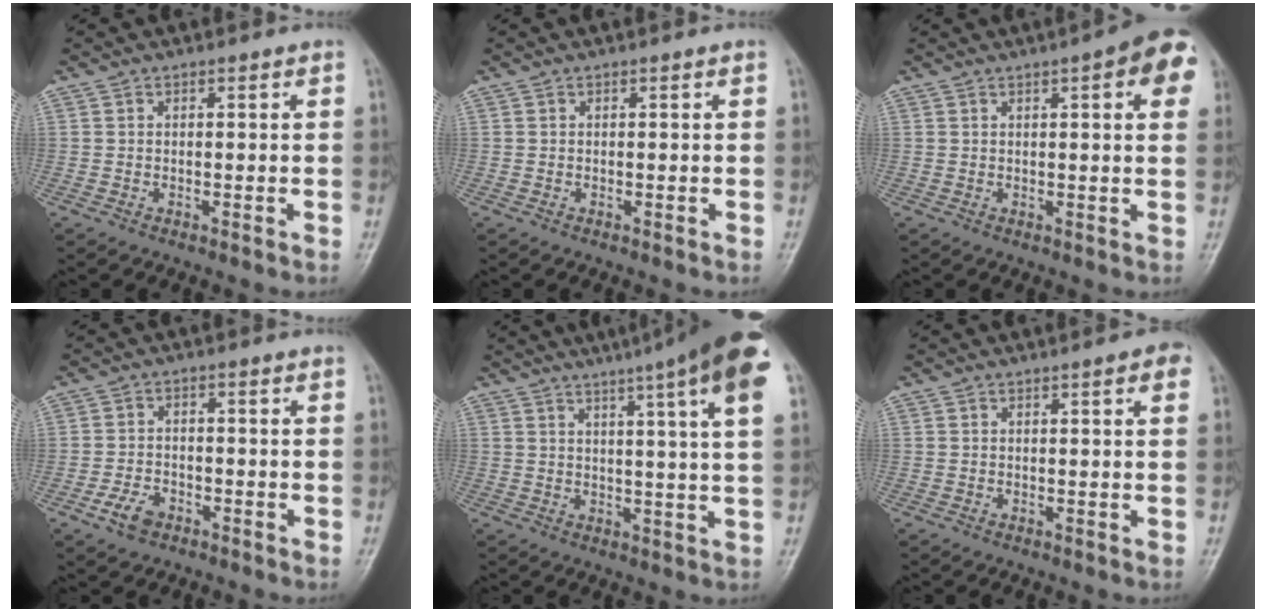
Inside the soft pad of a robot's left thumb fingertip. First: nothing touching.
{"total": 0.0}
{"total": 8.9, "force": [3.3, 2.3, 8.0], "torque": [-0.080, 0.003, 0.031]}
{"total": 4.5, "force": [-2.6, 2.9, 2.4], "torque": [-0.040, 0.013, -0.046]}
{"total": 17.5, "force": [10.0, 1.2, 14.3], "torque": [-0.196, -0.007, 0.113]}
{"total": 2.9, "force": [1.2, 0.7, 2.5], "torque": [-0.025, 0.002, 0.010]}